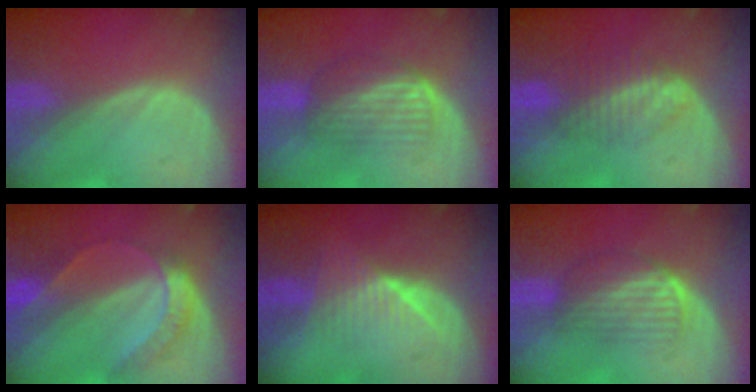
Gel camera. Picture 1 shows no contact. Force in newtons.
{"total": 6.0, "press": 5.8, "slide": 1.6}
{"total": 6.7, "press": 5.7, "slide": 3.5}
{"total": 7.0, "press": 5.8, "slide": 3.9}
{"total": 6.3, "press": 5.9, "slide": 2.3}
{"total": 7.0, "press": 5.9, "slide": 3.7}